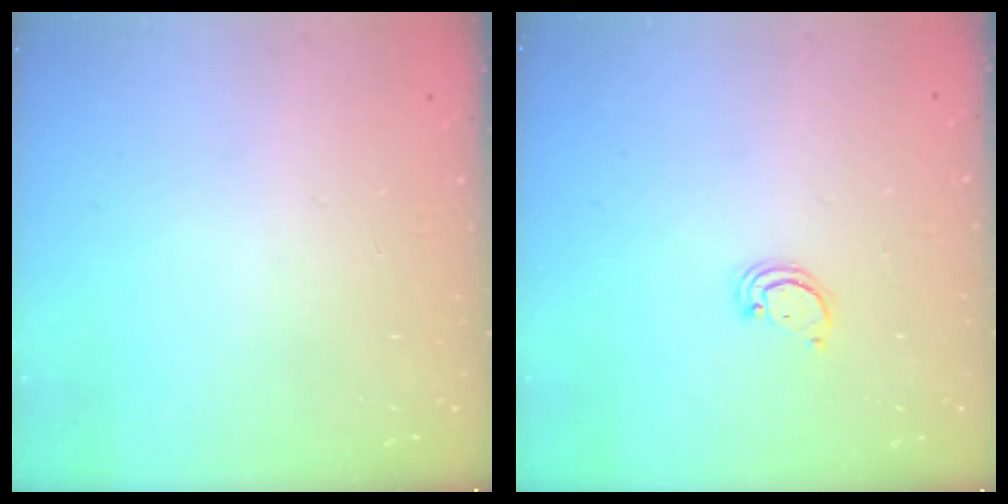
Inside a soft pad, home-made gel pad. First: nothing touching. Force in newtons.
{"total": 2.4, "press": 2.4, "slide": 0.2}